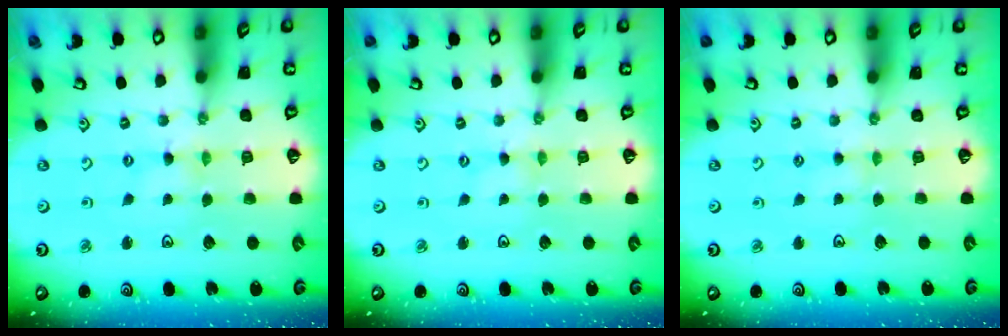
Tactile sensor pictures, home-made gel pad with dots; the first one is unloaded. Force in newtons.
{"total": 0.0}
{"total": 2.2, "press": 2.2, "slide": 0.3}